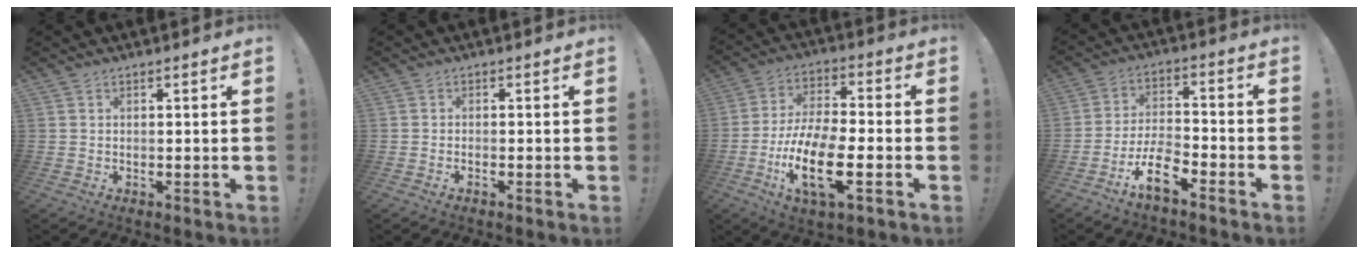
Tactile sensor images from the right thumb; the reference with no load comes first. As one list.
[{"total": 0.8, "force": [-0.7, 0.1, 0.3], "torque": [-0.011, 0.002, -0.011]}, {"total": 17.9, "force": [-6.6, 7.0, 15.1], "torque": [-0.306, 0.018, -0.110]}, {"total": 11.3, "force": [-7.3, 4.7, 7.3], "torque": [-0.137, 0.046, -0.126]}]